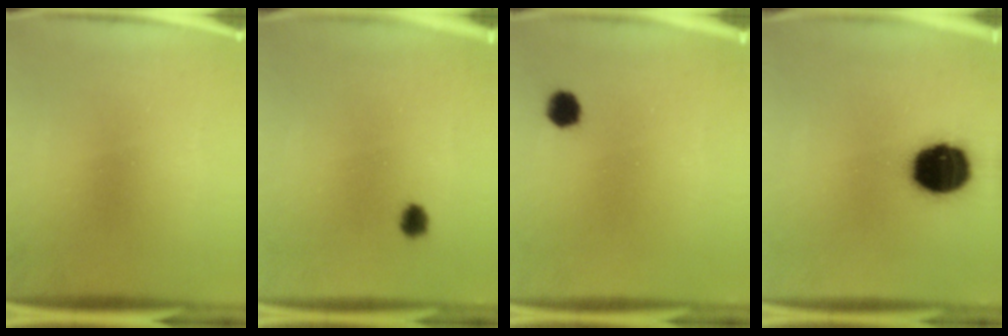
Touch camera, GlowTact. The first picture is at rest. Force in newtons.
{"total": 2.1}
{"total": 3.3}
{"total": 17.2}